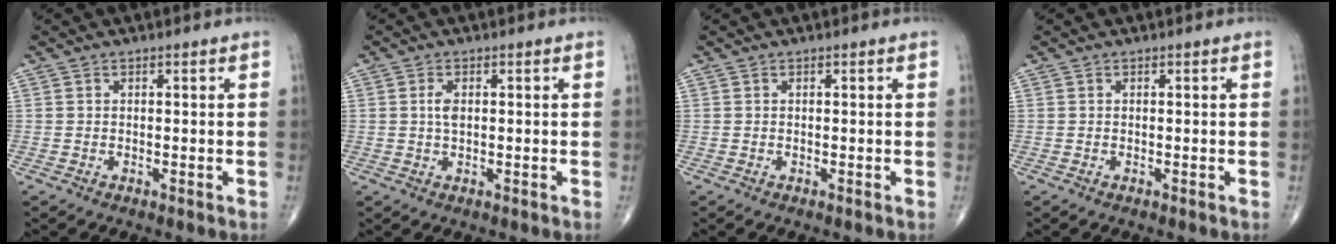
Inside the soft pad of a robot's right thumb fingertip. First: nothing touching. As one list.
[{"total": 2.2, "force": [0.3, 1.1, 1.8], "torque": [-0.036, -0.001, 0.005]}, {"total": 0.0}, {"total": 0.0}]